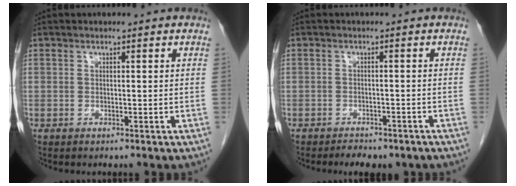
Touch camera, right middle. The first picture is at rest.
{"total": 4.7, "force": [-3.8, 1.9, 2.0], "torque": [-0.027, -0.004, -0.044]}